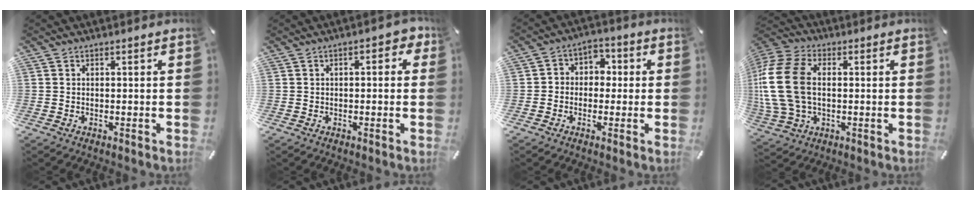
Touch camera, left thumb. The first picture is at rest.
{"total": 3.3, "force": [-0.2, 1.7, 2.8], "torque": [-0.038, 0.006, -0.009]}
{"total": 4.8, "force": [-1.1, 4.3, 1.8], "torque": [-0.032, 0.015, -0.025]}
{"total": 18.7, "force": [0.6, 14.1, 12.4], "torque": [-0.280, 0.015, 0.010]}